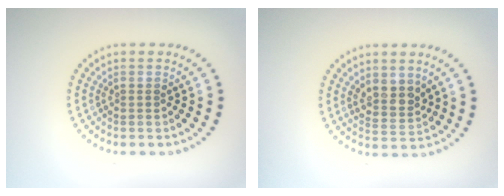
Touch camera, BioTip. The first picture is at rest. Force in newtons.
{"total": 2.5, "press": 2.2, "slide": 1.1}